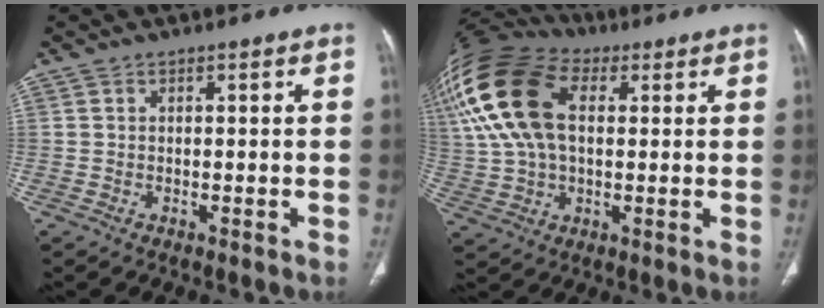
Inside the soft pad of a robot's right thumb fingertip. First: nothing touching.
{"total": 21.7, "force": [6.0, 13.0, 16.3], "torque": [-0.368, 0.027, 0.108]}